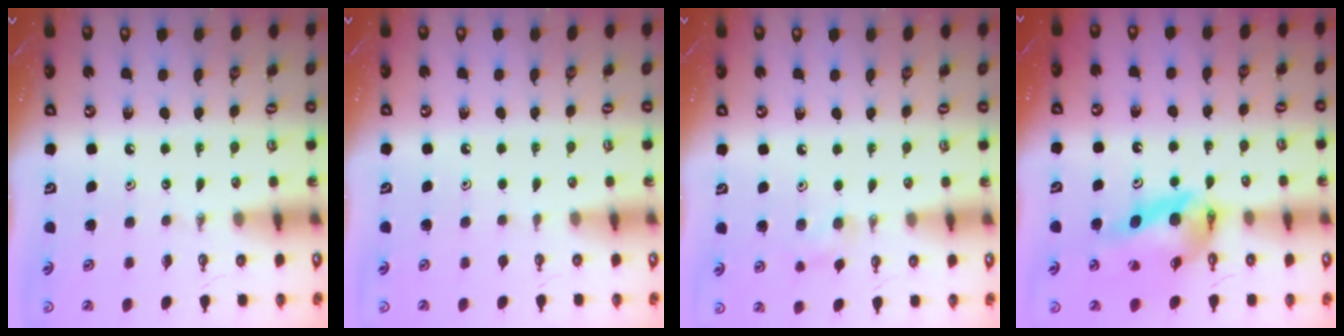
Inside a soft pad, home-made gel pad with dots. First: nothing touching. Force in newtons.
{"total": 1.2, "press": 0.5, "slide": 1.0}
{"total": 6.9, "press": 6.7, "slide": 1.3}
{"total": 13.9, "press": 13.8, "slide": 1.9}